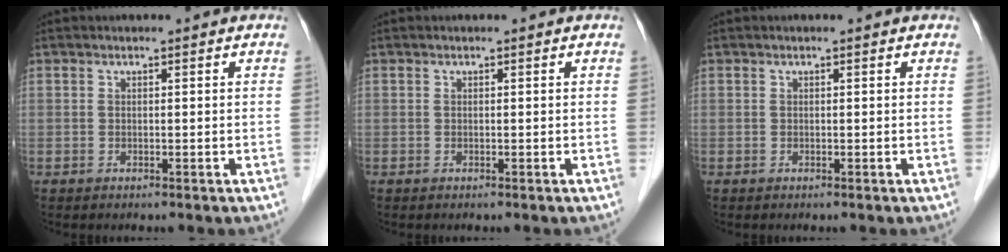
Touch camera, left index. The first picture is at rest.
{"total": 0.0}
{"total": 0.0}